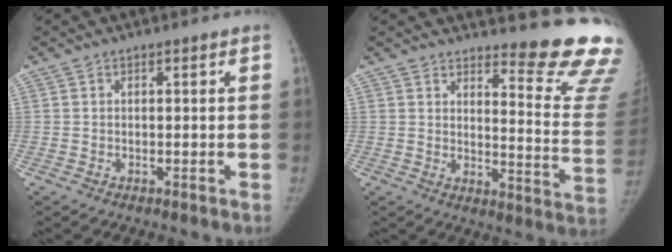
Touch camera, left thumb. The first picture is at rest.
{"total": 16.2, "force": [14.5, 2.1, 6.8], "torque": [-0.052, -0.180, 0.161]}